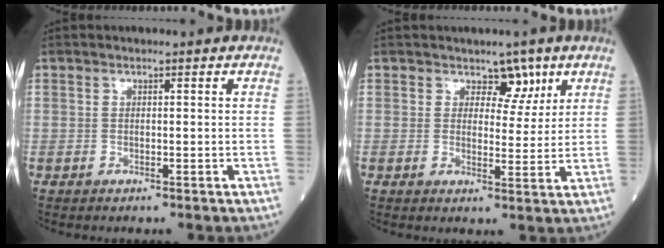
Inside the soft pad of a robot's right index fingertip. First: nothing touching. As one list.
[{"total": 3.9, "force": [2.4, 2.5, 1.8], "torque": [-0.010, -0.002, 0.033]}]